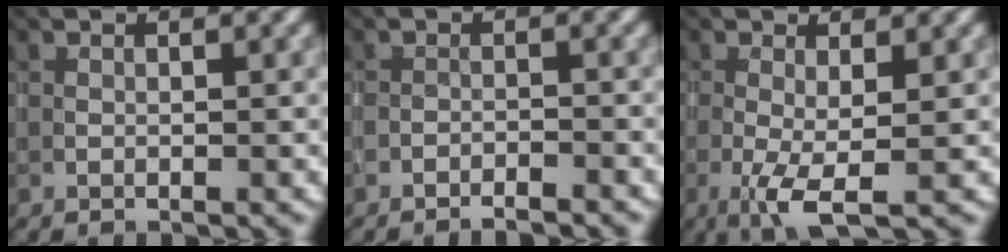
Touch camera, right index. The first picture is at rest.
{"total": 2.0, "force": [-2.0, 0.1, 0.4], "torque": [-0.009, 0.007, -0.031]}
{"total": 3.5, "force": [-1.0, 0.6, 3.3], "torque": [-0.070, -0.008, -0.019]}